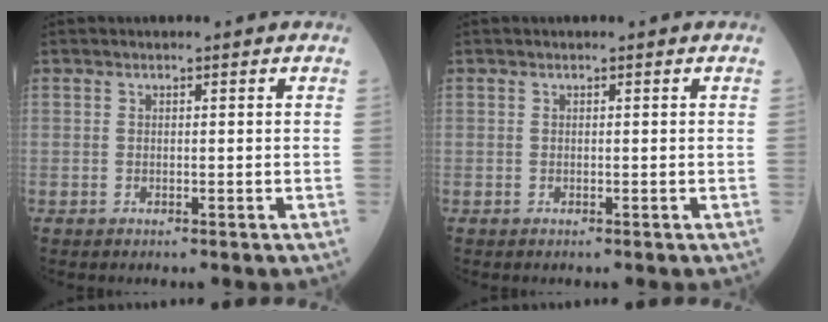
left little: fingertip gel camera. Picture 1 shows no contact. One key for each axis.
{"total": 0.0}